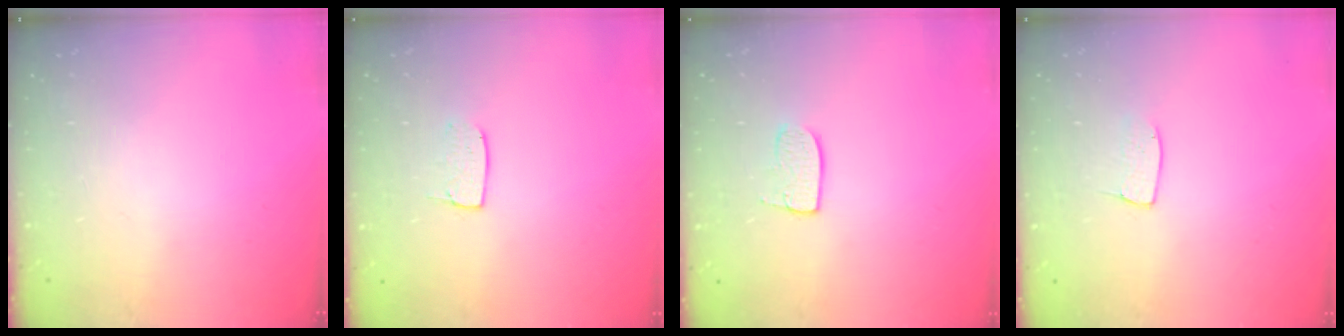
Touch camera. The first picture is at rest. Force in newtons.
{"total": 4.4, "press": 4.4, "slide": 0.3}
{"total": 7.1, "press": 7.0, "slide": 0.4}
{"total": 3.8, "press": 3.8, "slide": 0.2}